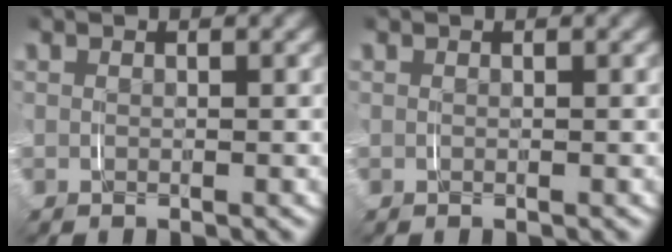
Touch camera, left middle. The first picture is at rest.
{"total": 0.0}